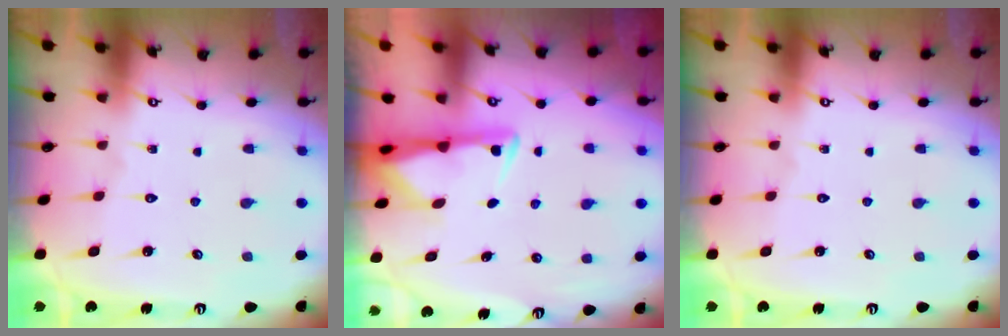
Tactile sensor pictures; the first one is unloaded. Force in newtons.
{"total": 2.7, "press": 2.6, "slide": 0.7}
{"total": 0.0}